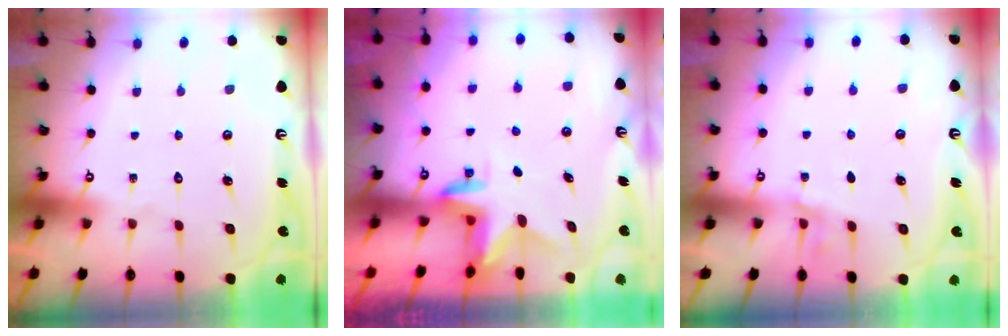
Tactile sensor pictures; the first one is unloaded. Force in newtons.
{"total": 3.1, "press": 3.1, "slide": 0.2}
{"total": 3.0, "press": 3.0, "slide": 0.4}